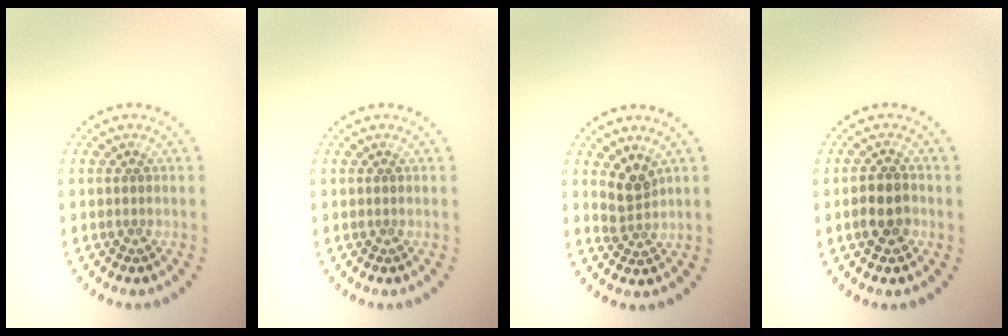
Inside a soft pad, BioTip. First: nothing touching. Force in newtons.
{"total": 0.0}
{"total": 2.5, "press": 1.8, "slide": 1.7}
{"total": 2.6, "press": 2.5, "slide": 0.6}